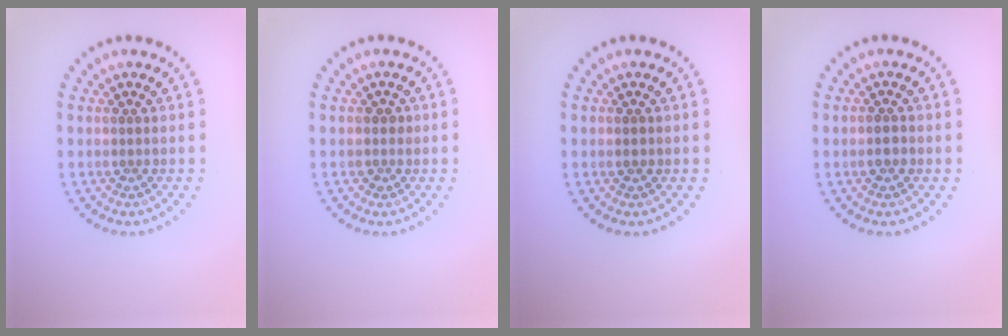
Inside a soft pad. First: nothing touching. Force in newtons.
{"total": 1.1, "press": 0.9, "slide": 0.6}
{"total": 0.9, "press": 0.9, "slide": 0.1}
{"total": 1.2, "press": 1.2, "slide": 0.4}